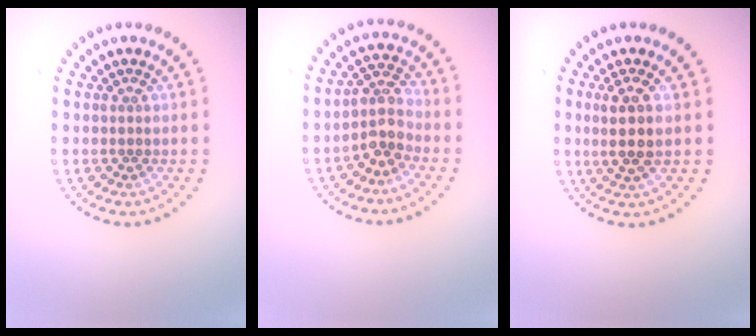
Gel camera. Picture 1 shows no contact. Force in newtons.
{"total": 3.1, "press": 2.4, "slide": 1.9}
{"total": 2.8, "press": 2.5, "slide": 1.3}